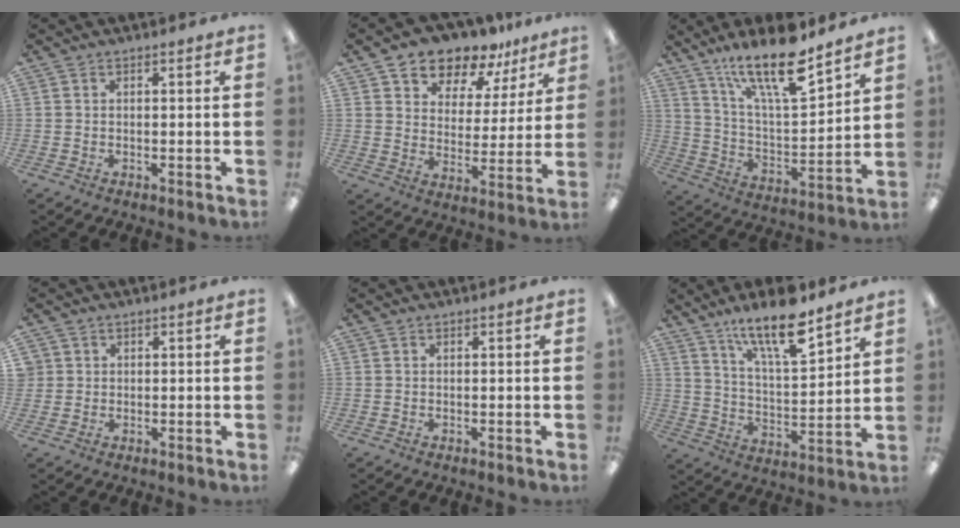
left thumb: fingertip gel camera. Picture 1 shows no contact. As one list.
[{"total": 10.7, "force": [9.5, 4.7, 1.3], "torque": [-0.030, -0.087, 0.174]}, {"total": 18.3, "force": [13.5, 5.1, 11.1], "torque": [-0.189, -0.083, 0.226]}, {"total": 1.9, "force": [0.6, 1.8, -0.2], "torque": [0.000, 0.004, 0.009]}, {"total": 0.0}, {"total": 14.8, "force": [11.3, 3.7, 8.8], "torque": [-0.143, -0.069, 0.187]}]